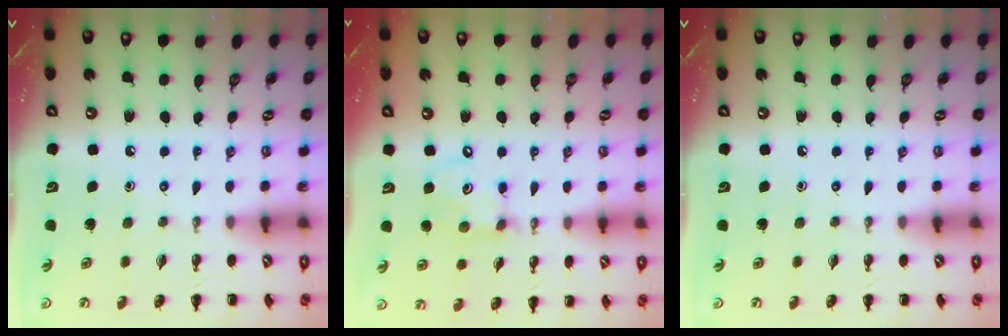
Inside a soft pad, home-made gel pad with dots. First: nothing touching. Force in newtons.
{"total": 8.7, "press": 8.5, "slide": 1.7}
{"total": 0.0}